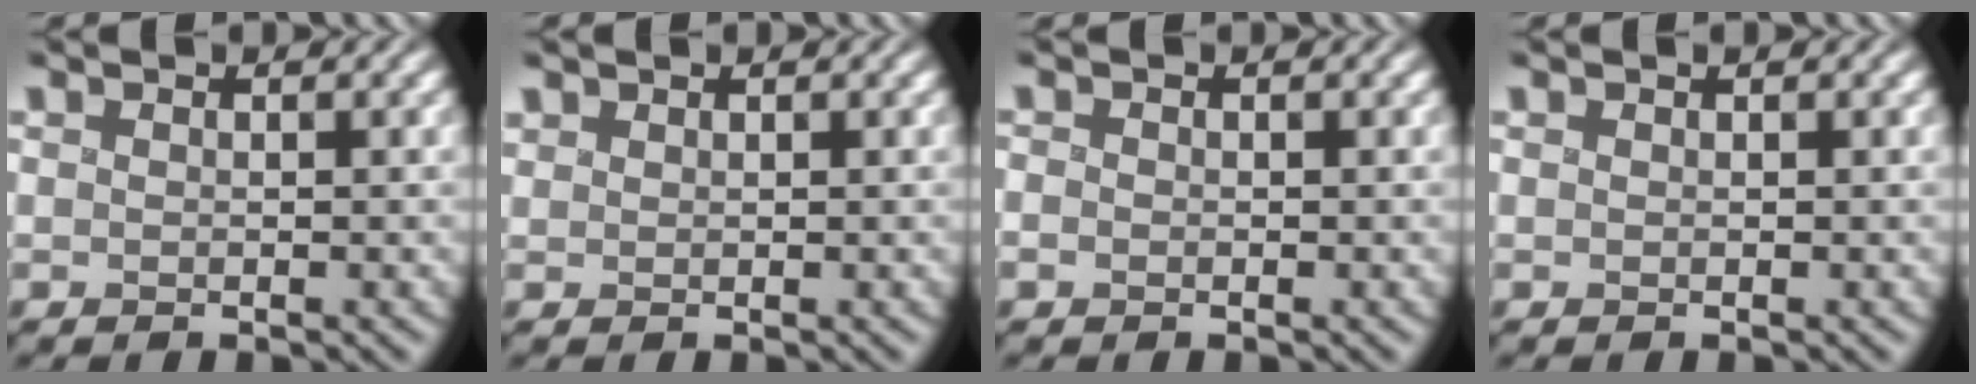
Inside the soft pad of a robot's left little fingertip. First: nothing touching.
{"total": 0.6, "force": [0.6, 0.2, 0.0], "torque": [0.002, 0.004, 0.014]}
{"total": 0.6, "force": [-0.4, 0.4, 0.1], "torque": [0.000, 0.000, -0.007]}
{"total": 0.0}